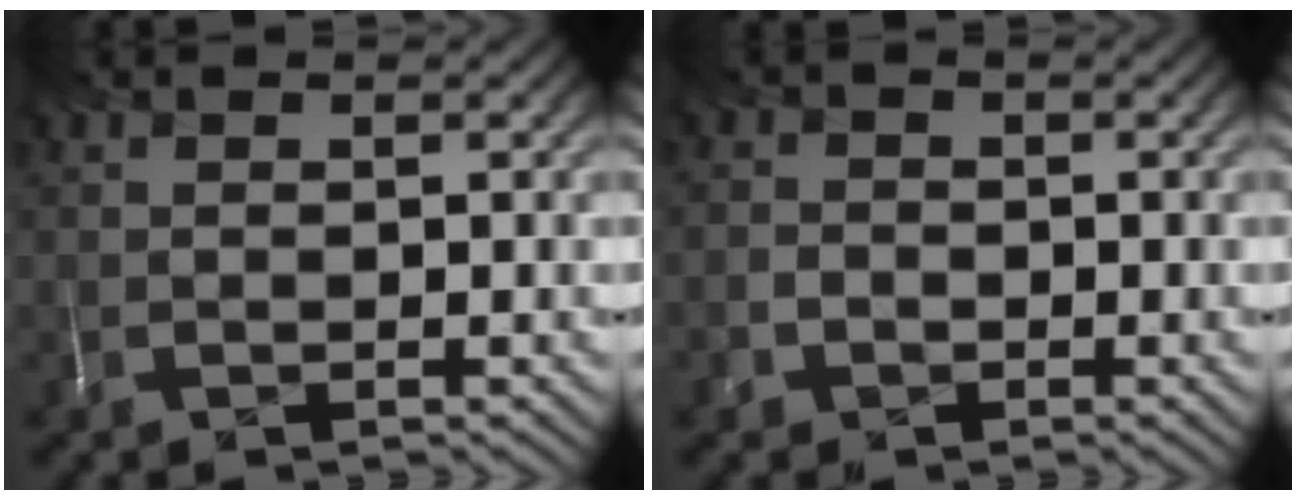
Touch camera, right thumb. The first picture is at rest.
{"total": 2.4, "force": [-2.0, 1.2, -0.8], "torque": [0.024, -0.014, -0.042]}